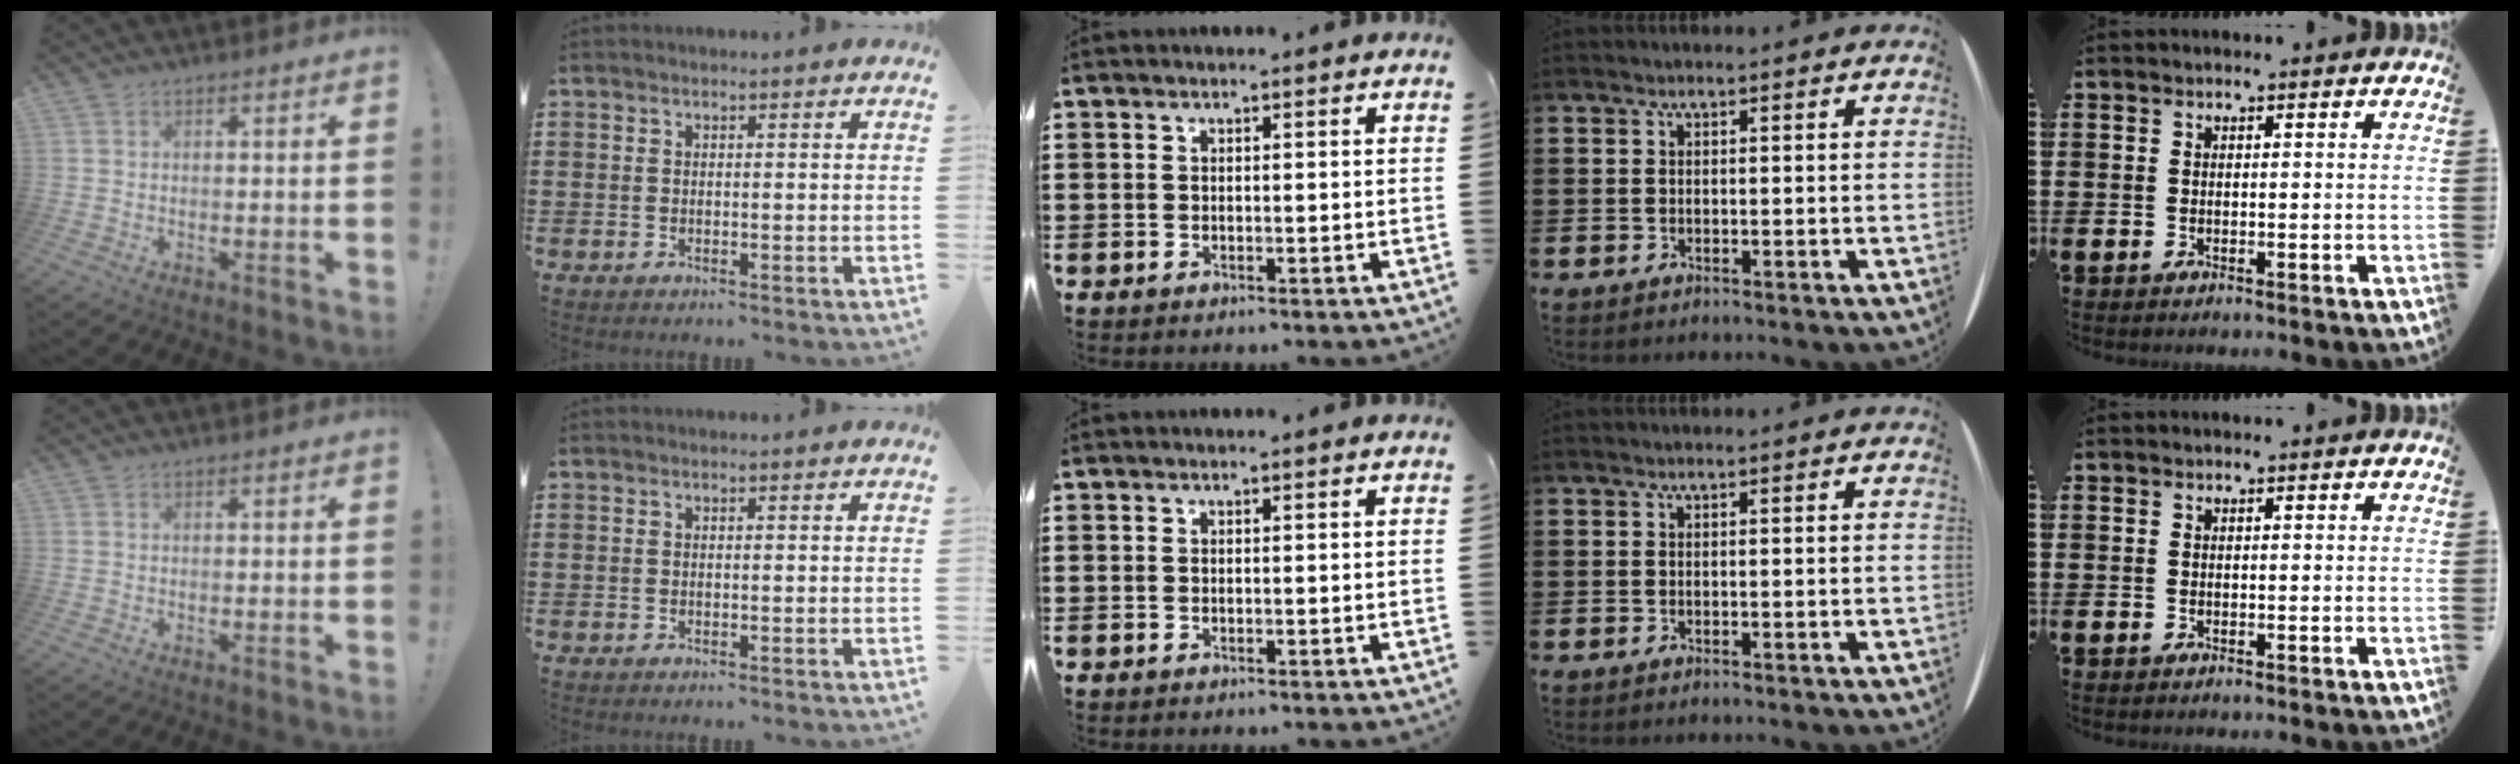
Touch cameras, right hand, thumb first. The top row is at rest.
{}